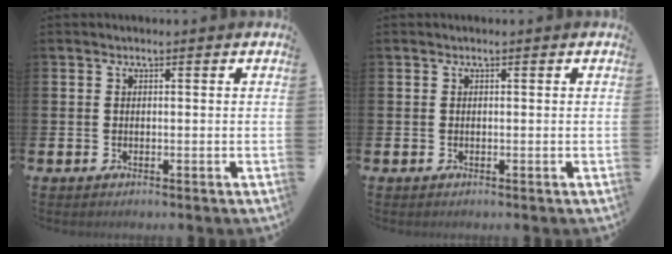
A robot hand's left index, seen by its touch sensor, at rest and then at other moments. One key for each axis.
{"total": 0.0}